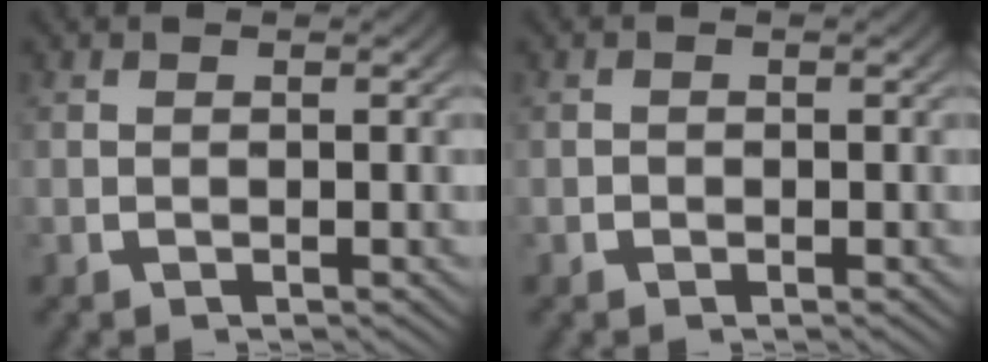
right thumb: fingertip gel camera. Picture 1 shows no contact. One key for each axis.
{"total": 0.6, "fx": -0.5, "fy": 0.3, "fz": 0.0, "tx": -0.002, "ty": -0.001, "tz": -0.011}